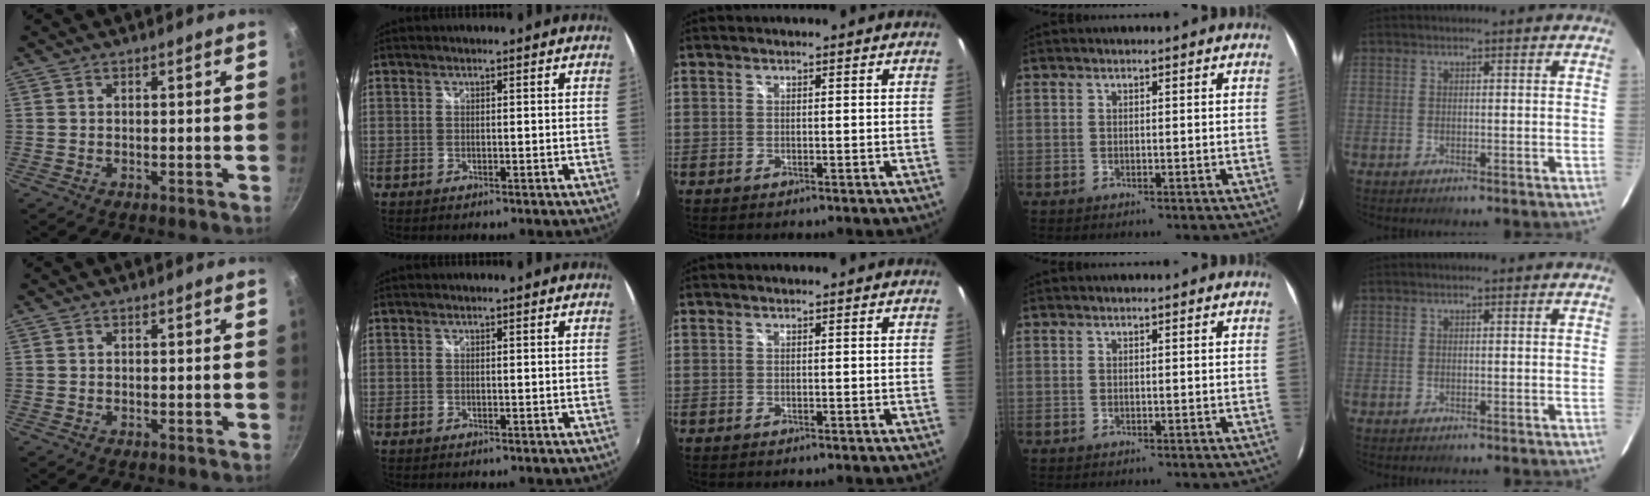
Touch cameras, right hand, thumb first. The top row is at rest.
{}